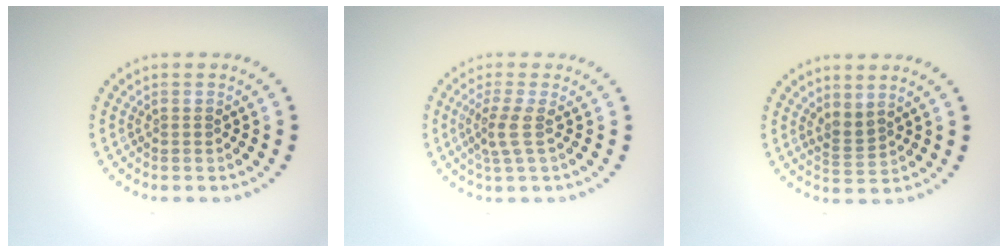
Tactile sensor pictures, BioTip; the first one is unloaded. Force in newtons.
{"total": 2.2, "press": 1.6, "slide": 1.5}
{"total": 1.9, "press": 1.4, "slide": 1.3}